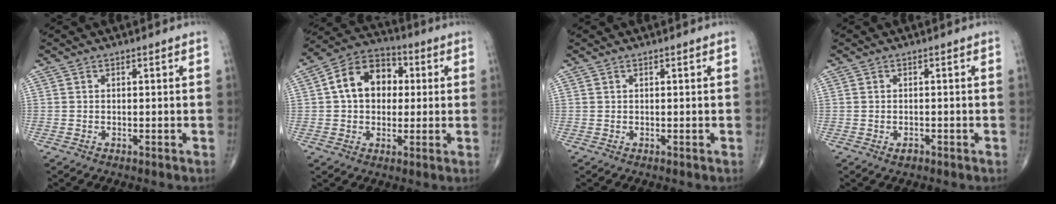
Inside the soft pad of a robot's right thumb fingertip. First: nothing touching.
{"total": 12.4, "force": [1.7, 9.2, 8.1], "torque": [-0.103, 0.023, 0.016]}
{"total": 0.0}
{"total": 1.5, "force": [-0.8, 0.9, 0.9], "torque": [-0.015, 0.004, -0.012]}